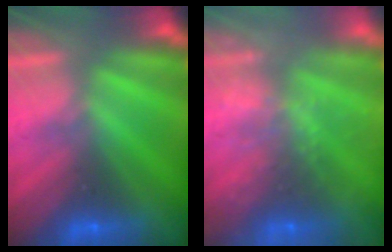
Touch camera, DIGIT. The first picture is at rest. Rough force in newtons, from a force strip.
{"total": 9.1}